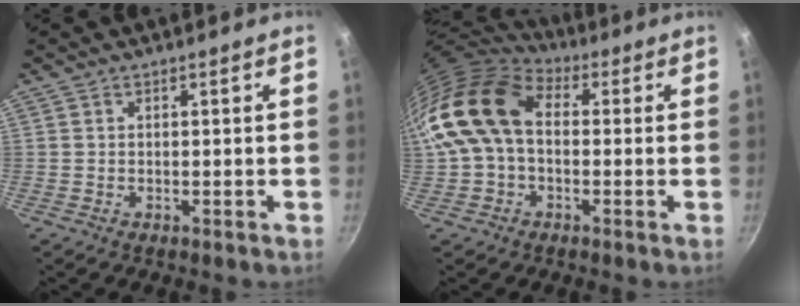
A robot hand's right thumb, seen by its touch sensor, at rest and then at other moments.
{"total": 15.7, "force": [1.1, 10.9, 11.3], "torque": [-0.203, 0.028, 0.005]}